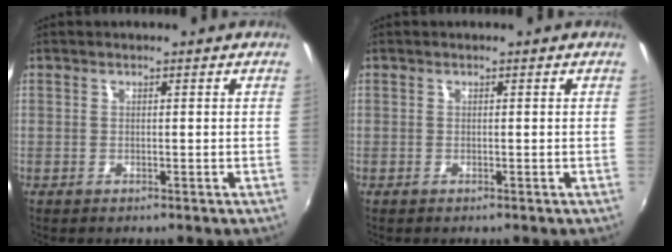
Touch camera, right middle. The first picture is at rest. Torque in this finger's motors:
{"motor_torque": [0.12, -0.20, 0.03, 0.00]}